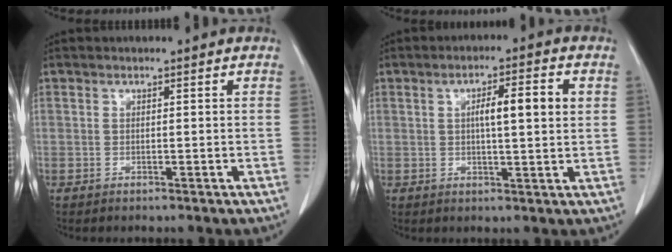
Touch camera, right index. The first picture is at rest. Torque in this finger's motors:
{"motor_torque": [0.36, 0.23, 0.23, 0.08]}